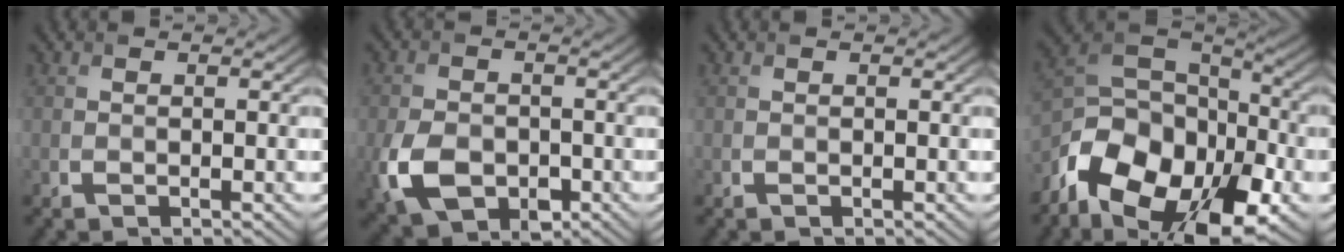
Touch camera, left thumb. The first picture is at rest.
{"total": 7.5, "force": [-2.5, 5.3, 4.7], "torque": [-0.115, -0.026, -0.042]}
{"total": 0.0}
{"total": 17.6, "force": [-8.7, 10.5, 11.1], "torque": [-0.245, -0.038, -0.155]}